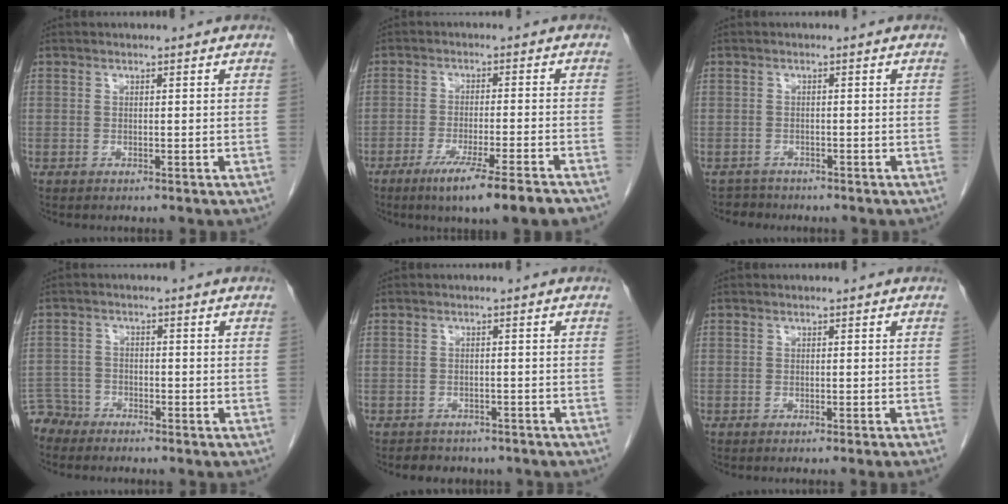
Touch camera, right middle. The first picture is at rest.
{"total": 10.7, "force": [-7.5, -0.3, 7.6], "torque": [-0.109, -0.024, -0.110]}
{"total": 2.0, "force": [-1.7, 0.8, -0.6], "torque": [0.006, -0.001, -0.030]}
{"total": 4.3, "force": [-4.0, 1.5, -0.6], "torque": [0.015, -0.005, -0.081]}
{"total": 5.4, "force": [-4.5, 2.7, 1.2], "torque": [-0.021, 0.008, -0.045]}
{"total": 1.7, "force": [-1.4, -0.6, 0.8], "torque": [-0.003, 0.008, -0.021]}